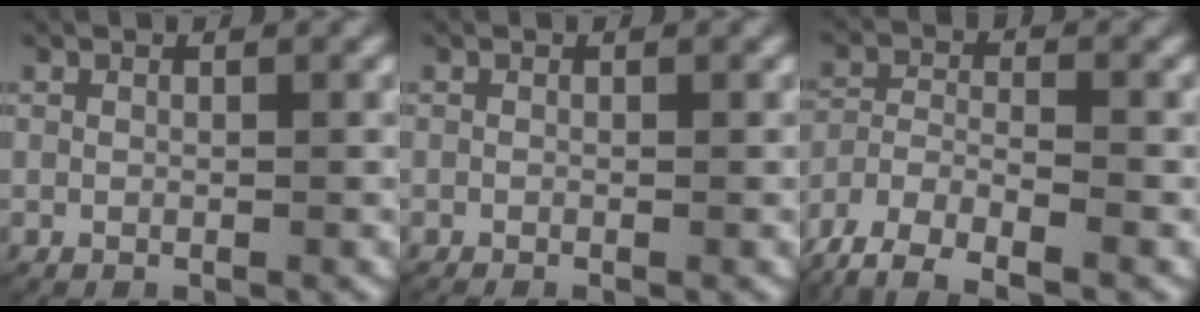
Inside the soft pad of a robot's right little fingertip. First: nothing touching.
{"total": 0.8, "force": [-0.7, 0.2, 0.2], "torque": [-0.005, -0.004, -0.011]}
{"total": 7.3, "force": [-4.7, 4.4, 3.4], "torque": [-0.074, -0.025, -0.072]}